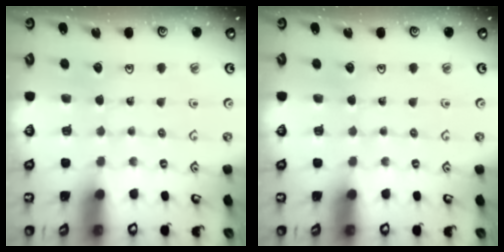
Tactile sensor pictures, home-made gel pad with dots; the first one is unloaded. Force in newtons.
{"total": 0.0}